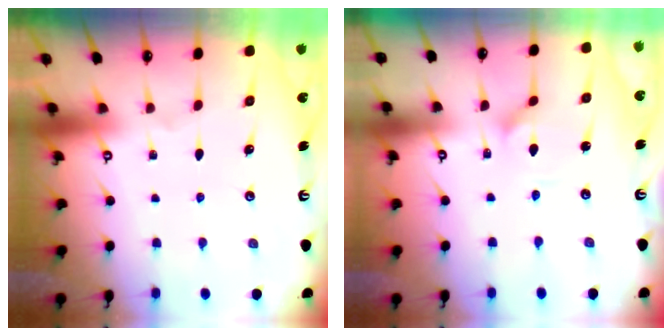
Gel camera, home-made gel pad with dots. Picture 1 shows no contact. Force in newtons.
{"total": 2.2, "press": 2.2, "slide": 0.3}